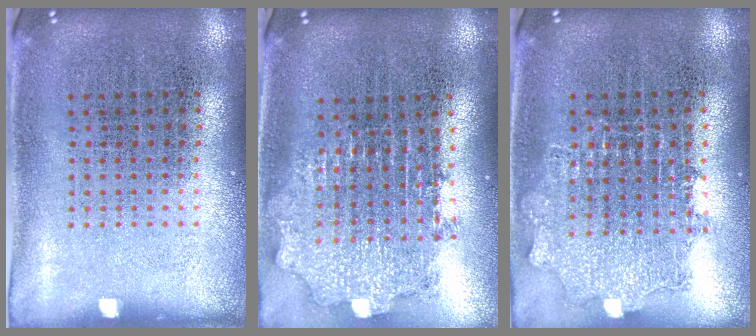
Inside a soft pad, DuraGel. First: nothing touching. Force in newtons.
{"total": 2.0, "press": 1.5, "slide": 1.3}
{"total": 1.1, "press": 1.1, "slide": 0.3}